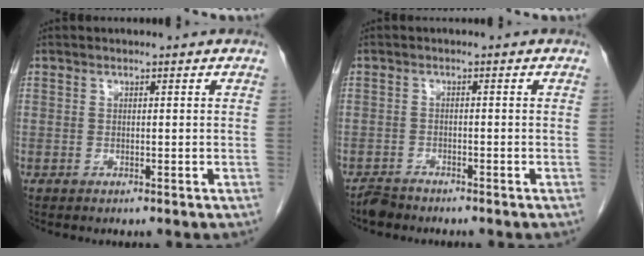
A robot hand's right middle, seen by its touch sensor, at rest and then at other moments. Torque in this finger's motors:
{"motor_torque": [0.42, -0.31, 0.00, 0.01]}